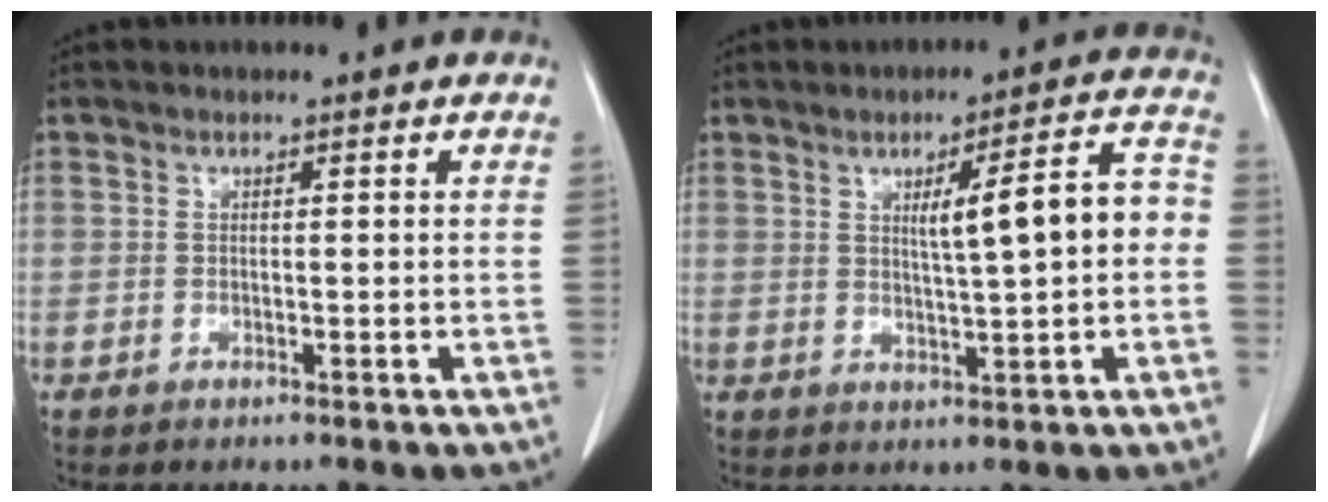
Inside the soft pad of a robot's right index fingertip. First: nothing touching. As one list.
[{"total": 8.6, "force": [0.6, 1.1, 8.5], "torque": [-0.121, 0.022, 0.011]}]